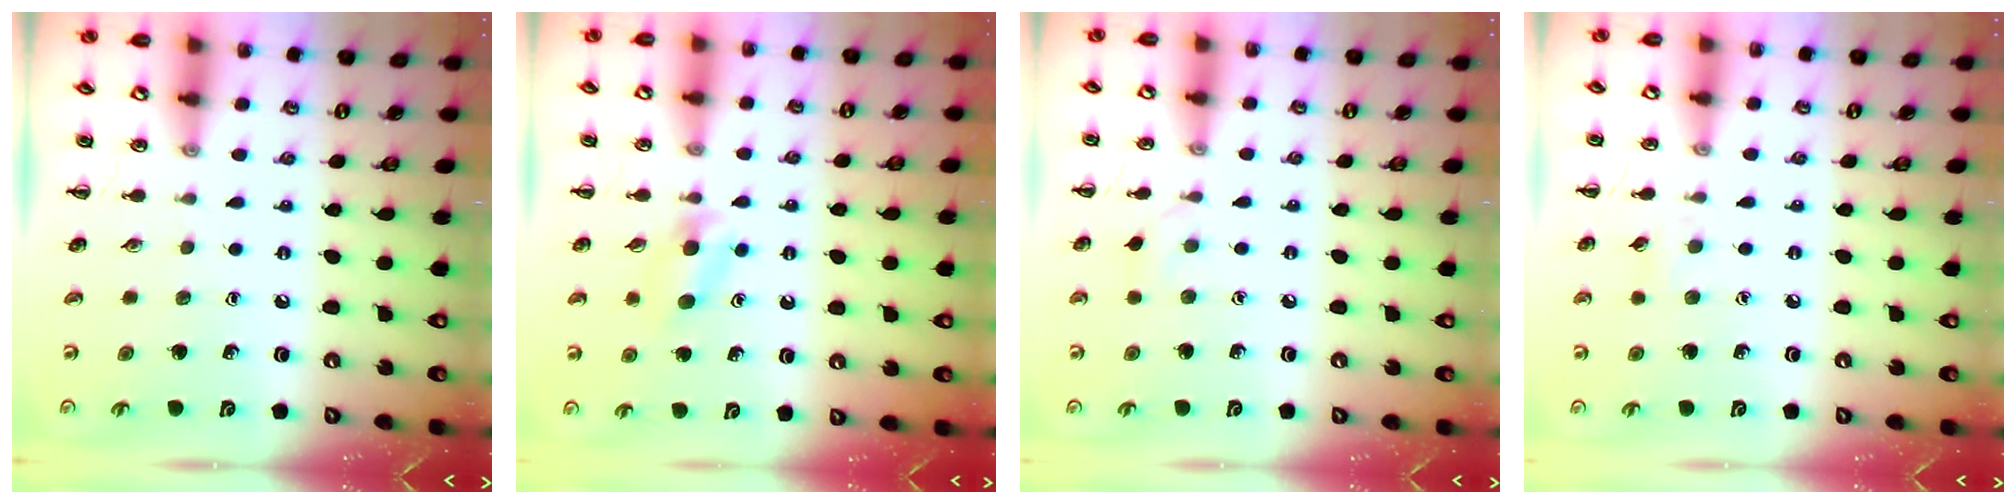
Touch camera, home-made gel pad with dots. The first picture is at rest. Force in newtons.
{"total": 3.2, "press": 3.0, "slide": 1.3}
{"total": 2.8, "press": 2.5, "slide": 1.1}
{"total": 4.7, "press": 4.4, "slide": 1.7}